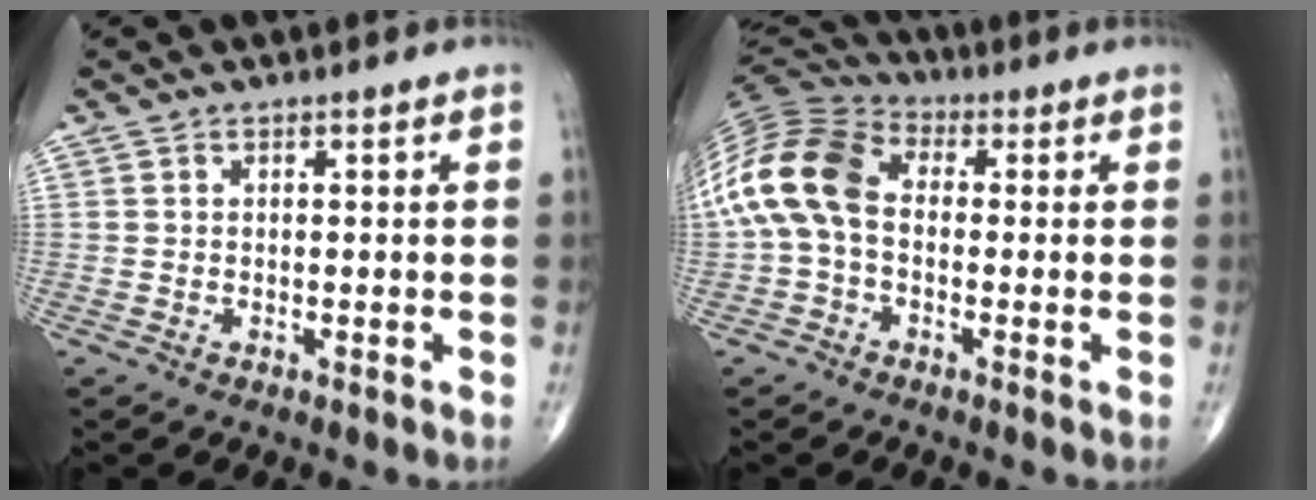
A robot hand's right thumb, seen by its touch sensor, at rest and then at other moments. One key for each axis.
{"total": 15.0, "fx": -0.1, "fy": 10.0, "fz": 11.2, "tx": -0.233, "ty": 0.035, "tz": -0.015}